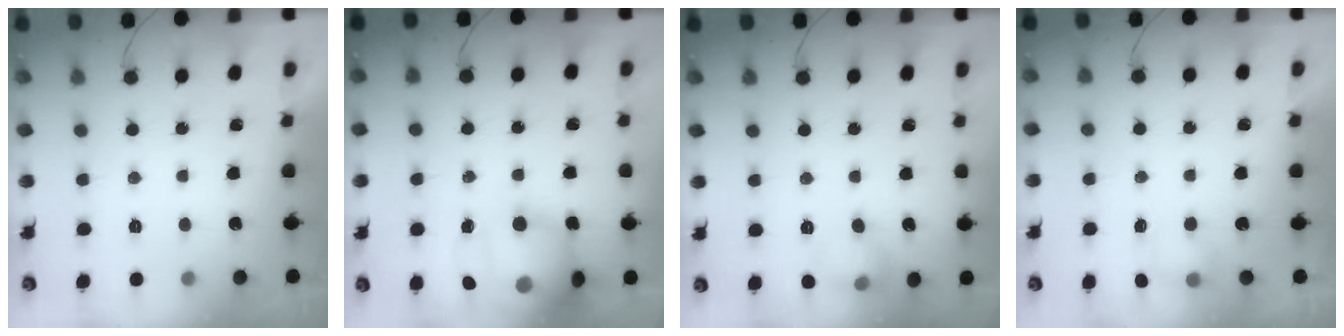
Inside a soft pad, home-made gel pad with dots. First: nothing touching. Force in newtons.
{"total": 16.6, "press": 16.5, "slide": 1.7}
{"total": 7.8, "press": 7.7, "slide": 0.8}
{"total": 4.3, "press": 4.1, "slide": 1.2}